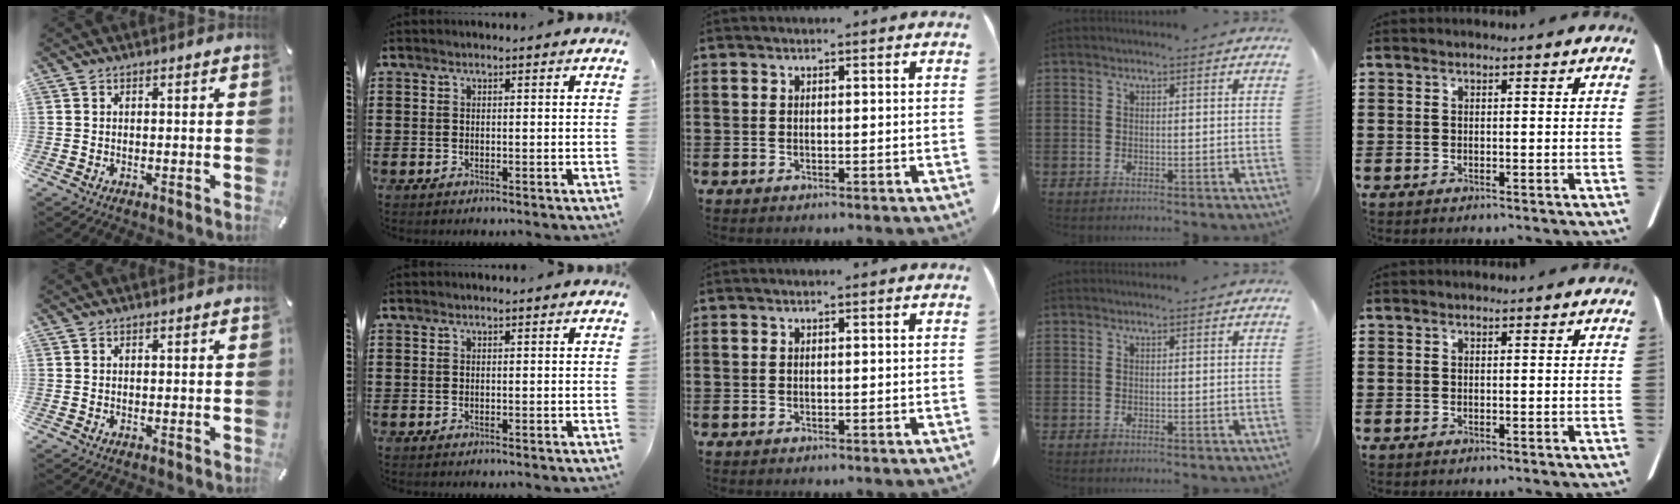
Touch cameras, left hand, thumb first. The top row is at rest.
{}